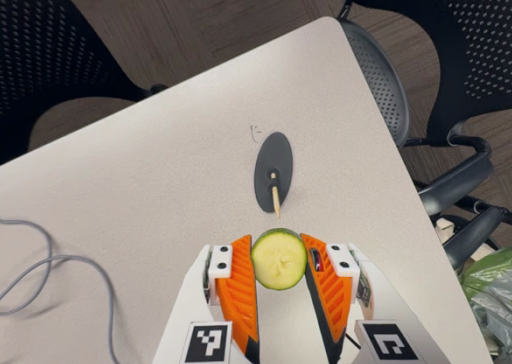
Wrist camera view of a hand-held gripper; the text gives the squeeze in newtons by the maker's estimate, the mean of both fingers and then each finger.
{"total": 12.0, "left": 12.3, "right": 11.7}